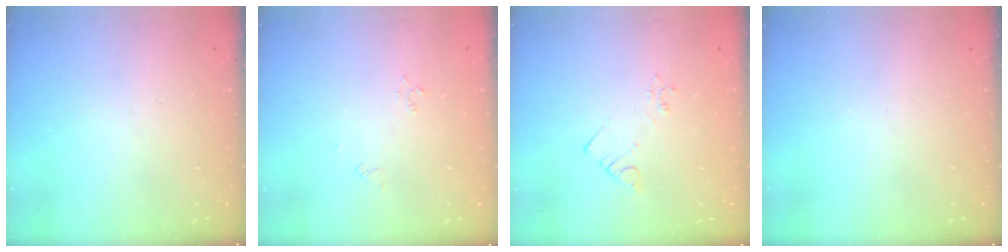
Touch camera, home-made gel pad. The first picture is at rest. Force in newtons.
{"total": 2.4, "press": 2.4, "slide": 0.3}
{"total": 3.4, "press": 3.4, "slide": 0.5}
{"total": 0.0}